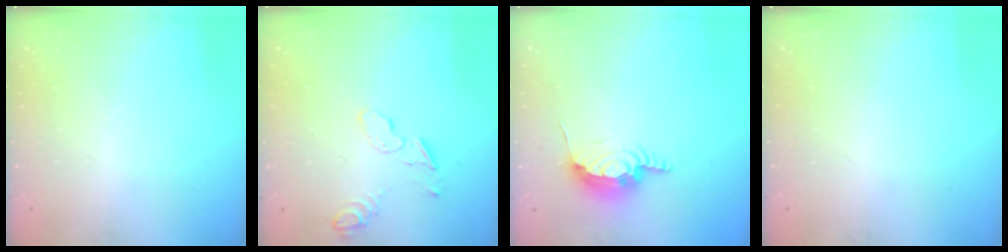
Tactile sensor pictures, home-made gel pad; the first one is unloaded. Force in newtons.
{"total": 6.5, "press": 6.5, "slide": 0.0}
{"total": 10.8, "press": 10.7, "slide": 1.1}
{"total": 0.0}